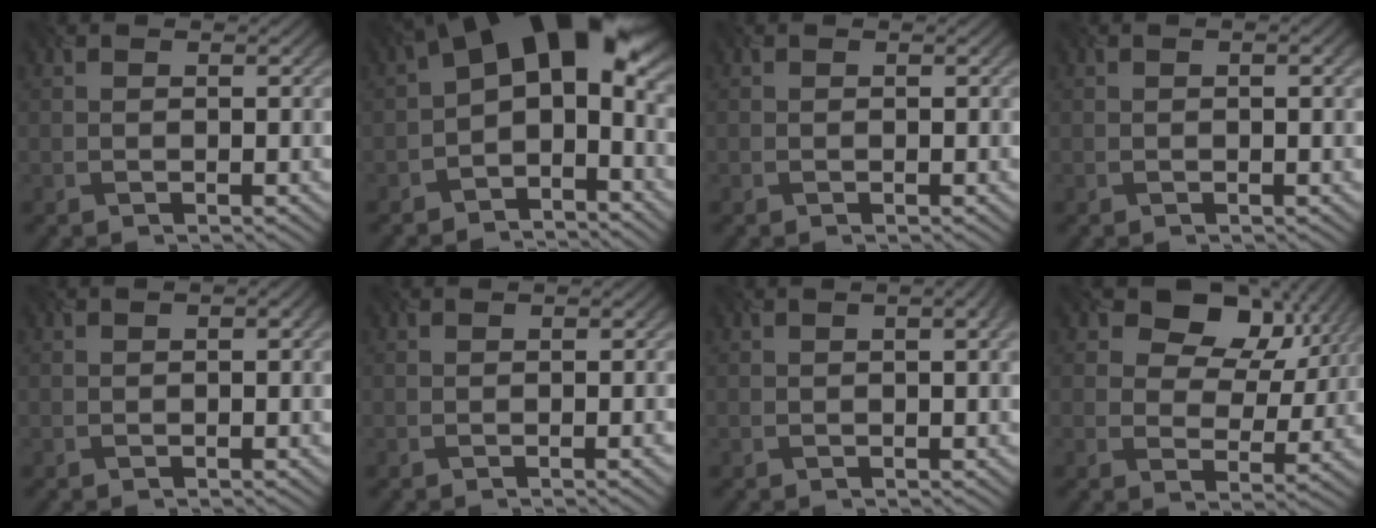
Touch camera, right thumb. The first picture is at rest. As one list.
[{"total": 13.2, "force": [0.3, 7.5, 10.9], "torque": [-0.170, 0.012, -0.005]}, {"total": 0.0}, {"total": 1.5, "force": [0.3, 0.5, 1.4], "torque": [-0.013, -0.002, -0.002]}, {"total": 1.2, "force": [-0.1, 0.5, 1.1], "torque": [-0.011, 0.000, -0.005]}, {"total": 2.3, "force": [-0.5, 0.8, 2.1], "torque": [-0.012, 0.007, -0.016]}, {"total": 3.2, "force": [0.6, 1.3, 2.9], "torque": [-0.027, 0.014, -0.006]}, {"total": 8.6, "force": [4.7, 5.7, 4.4], "torque": [-0.072, -0.002, 0.076]}]